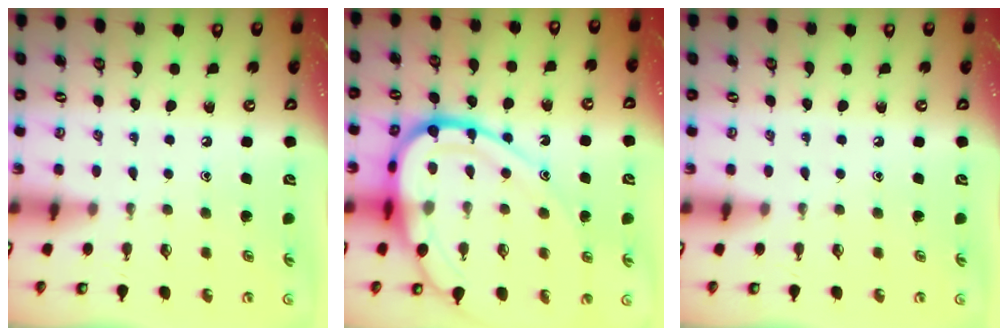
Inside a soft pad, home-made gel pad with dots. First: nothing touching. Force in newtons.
{"total": 20.5, "press": 20.4, "slide": 2.2}
{"total": 0.0}